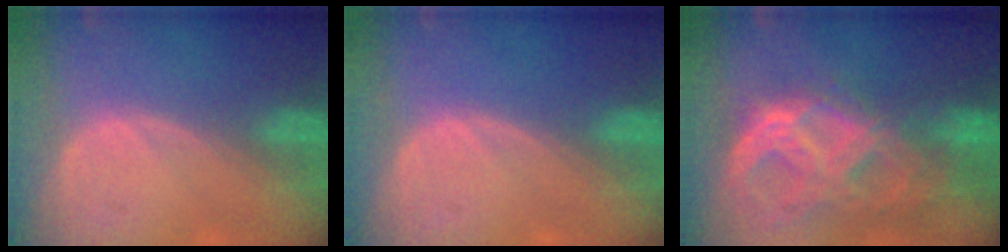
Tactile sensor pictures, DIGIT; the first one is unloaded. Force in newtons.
{"total": 0.0}
{"total": 11.3, "press": 9.6, "slide": 6.0}